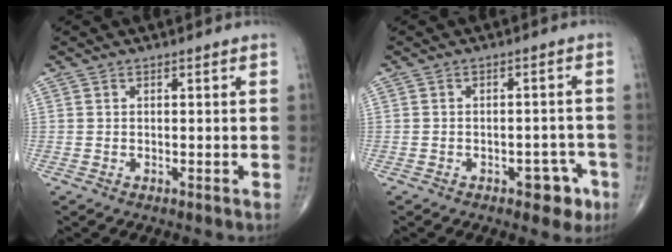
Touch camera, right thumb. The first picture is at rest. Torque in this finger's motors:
{"motor_torque": [0.80, 0.36, 0.10, -0.41, -0.01]}